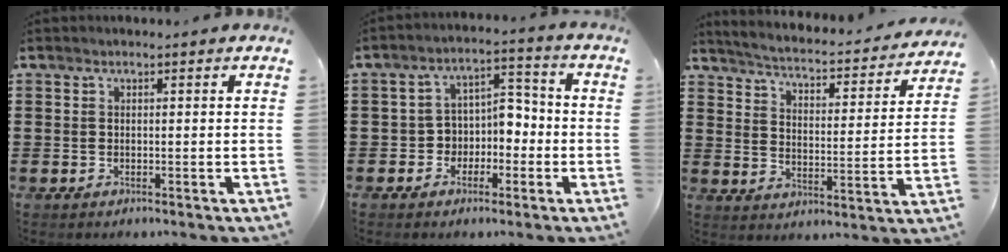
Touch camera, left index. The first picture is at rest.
{"total": 4.8, "force": [-1.8, 4.1, 1.6], "torque": [-0.046, 0.009, -0.040]}
{"total": 2.7, "force": [2.6, -0.2, 0.7], "torque": [-0.034, -0.031, 0.032]}